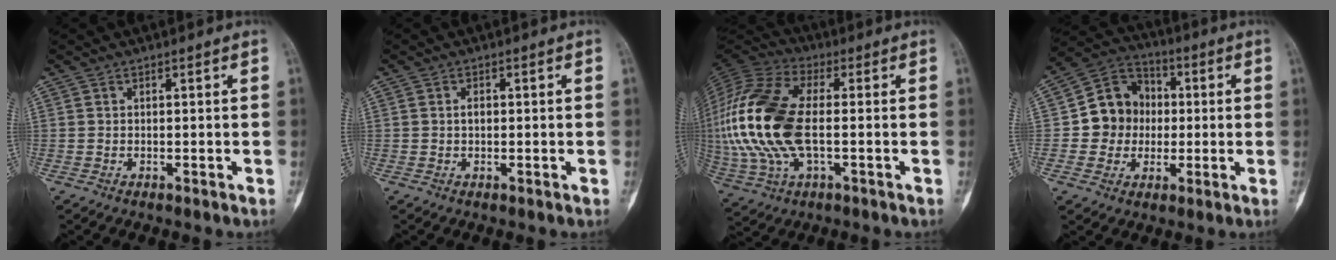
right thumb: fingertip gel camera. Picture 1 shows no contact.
{"total": 1.2, "force": [0.1, 0.7, 1.0], "torque": [-0.015, 0.001, 0.001]}
{"total": 22.0, "force": [-0.7, 11.0, 19.1], "torque": [-0.442, 0.009, -0.010]}
{"total": 11.2, "force": [-0.4, 10.3, 4.2], "torque": [-0.022, 0.025, -0.016]}